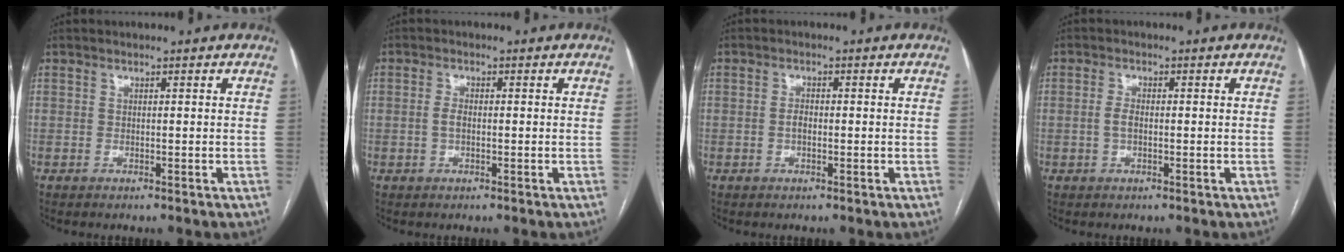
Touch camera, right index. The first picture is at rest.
{"total": 1.7, "force": [-0.2, 0.7, 1.5], "torque": [-0.033, 0.003, -0.002]}
{"total": 1.4, "force": [-0.3, 0.7, 1.2], "torque": [-0.024, 0.003, -0.004]}
{"total": 1.9, "force": [-0.2, 0.8, 1.7], "torque": [-0.038, 0.003, -0.003]}